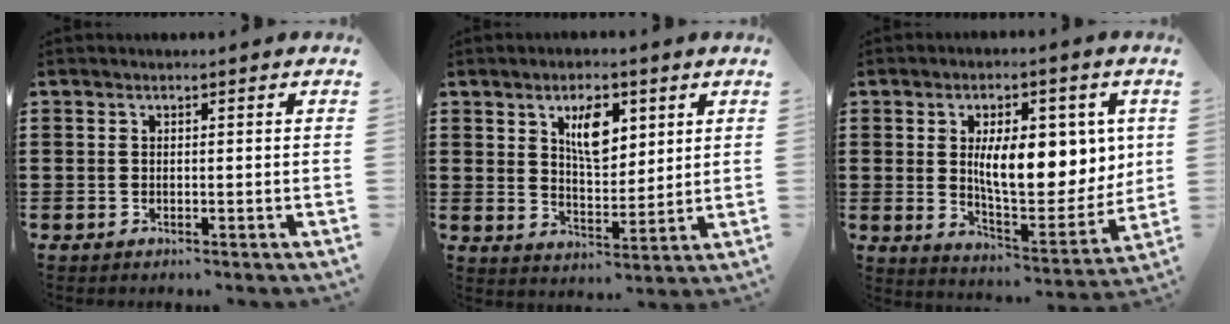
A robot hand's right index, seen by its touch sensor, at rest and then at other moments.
{"total": 6.8, "force": [3.2, 3.4, 5.0], "torque": [-0.086, 0.001, 0.051]}
{"total": 12.6, "force": [2.6, 5.9, 10.8], "torque": [-0.167, 0.000, 0.043]}